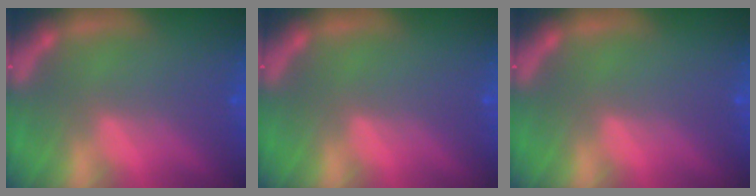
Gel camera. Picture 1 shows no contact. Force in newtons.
{"total": 0.0}
{"total": 0.0}